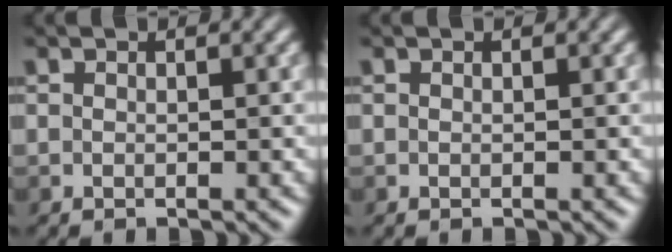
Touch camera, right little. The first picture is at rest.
{"total": 0.0}